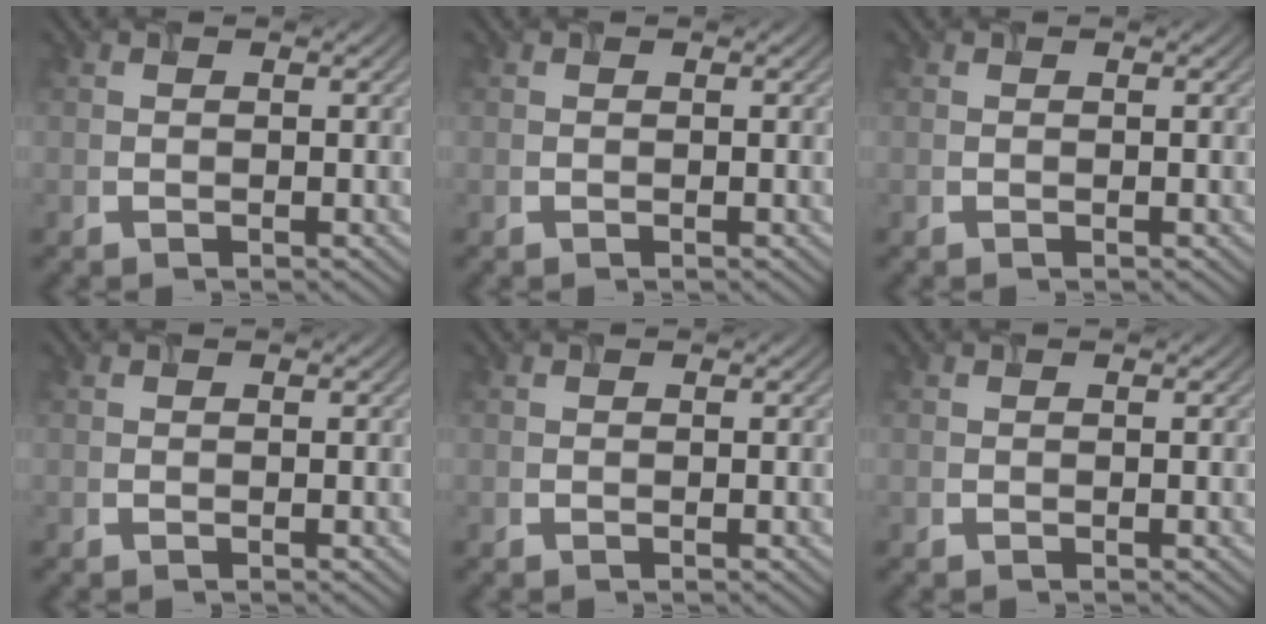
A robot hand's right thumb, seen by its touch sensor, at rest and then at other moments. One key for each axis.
{"total": 0.0}
{"total": 0.0}
{"total": 0.0}
{"total": 0.0}
{"total": 0.0}